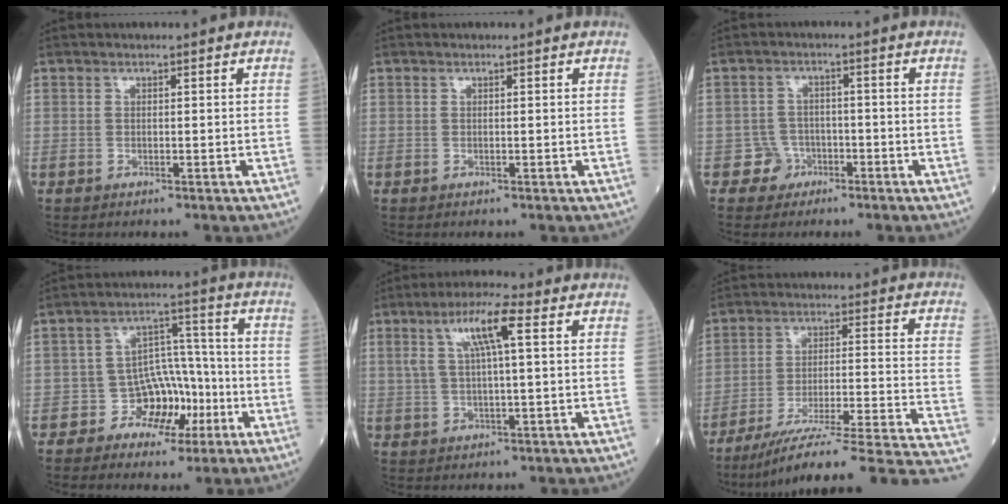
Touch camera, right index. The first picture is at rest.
{"total": 0.0}
{"total": 3.2, "force": [-1.8, 2.5, -0.5], "torque": [0.016, 0.015, -0.035]}
{"total": 7.5, "force": [-3.3, 5.8, 3.4], "torque": [-0.040, 0.027, -0.050]}
{"total": 7.4, "force": [2.4, 0.7, 7.0], "torque": [-0.136, 0.019, 0.043]}
{"total": 24.3, "force": [-20.4, -0.4, 13.2], "torque": [-0.121, -0.008, -0.296]}